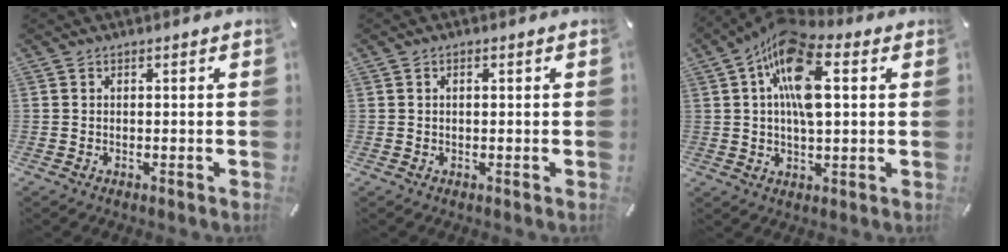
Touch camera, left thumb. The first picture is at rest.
{"total": 0.8, "force": [0.1, 0.4, 0.7], "torque": [-0.013, 0.002, 0.001]}
{"total": 14.8, "force": [3.7, 7.2, 12.4], "torque": [-0.228, -0.002, 0.062]}